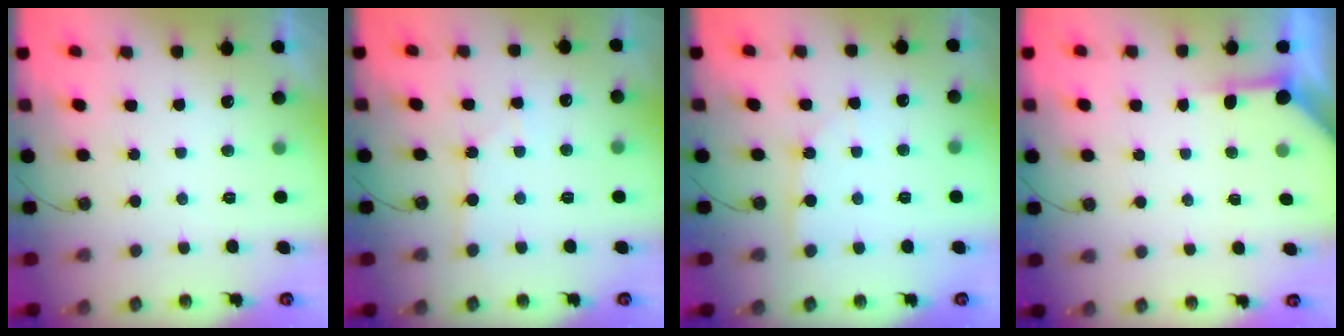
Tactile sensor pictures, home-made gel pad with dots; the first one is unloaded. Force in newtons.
{"total": 3.0, "press": 3.0, "slide": 0.4}
{"total": 2.6, "press": 2.6, "slide": 0.2}
{"total": 3.7, "press": 3.7, "slide": 0.4}